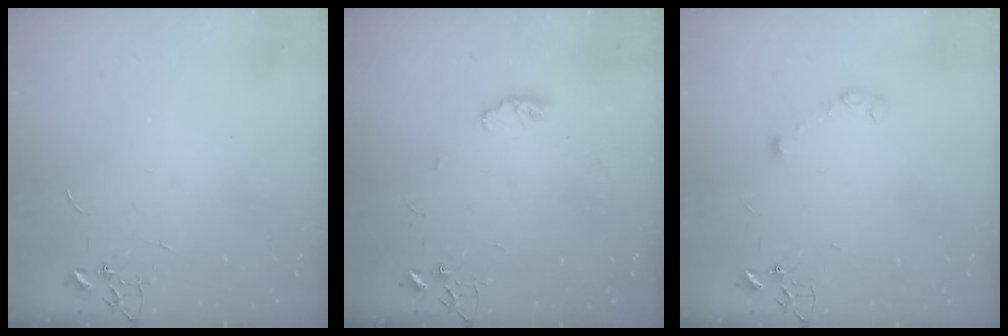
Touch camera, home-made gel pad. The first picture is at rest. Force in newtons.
{"total": 4.5, "press": 4.4, "slide": 0.6}
{"total": 3.4, "press": 3.4, "slide": 0.6}